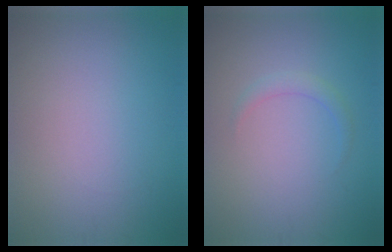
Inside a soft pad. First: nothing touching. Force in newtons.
{"total": 0.8, "press": 0.8, "slide": 0.0}